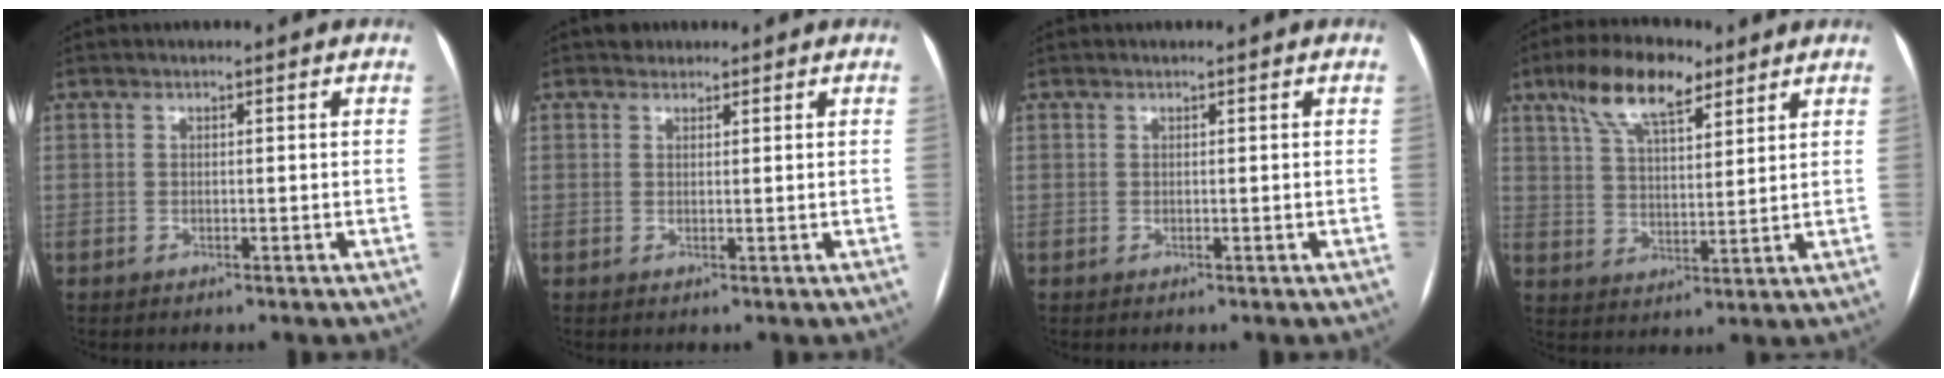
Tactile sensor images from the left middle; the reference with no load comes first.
{"total": 1.5, "force": [1.2, 0.9, 0.1], "torque": [0.001, 0.008, 0.015]}
{"total": 0.0}
{"total": 10.8, "force": [7.0, 3.8, 7.4], "torque": [-0.142, 0.022, 0.128]}